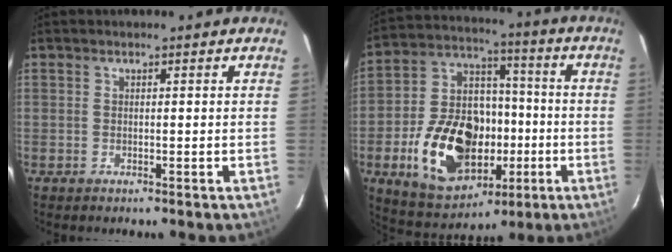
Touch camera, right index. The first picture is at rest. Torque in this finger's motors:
{"motor_torque": [1.30, -0.84, 0.96, 0.18]}